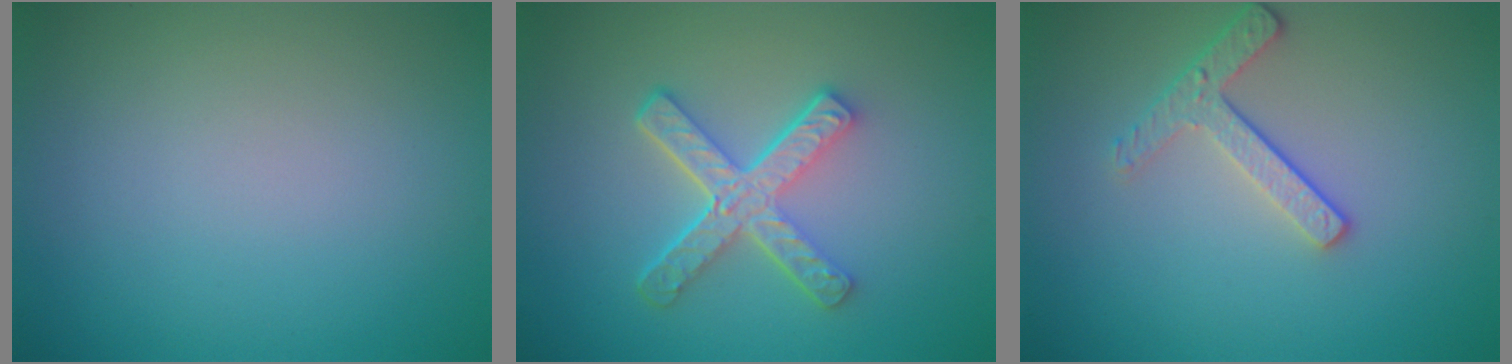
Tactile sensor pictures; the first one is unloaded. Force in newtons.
{"total": 4.9, "press": 3.5, "slide": 3.4}
{"total": 2.6, "press": 2.2, "slide": 1.3}